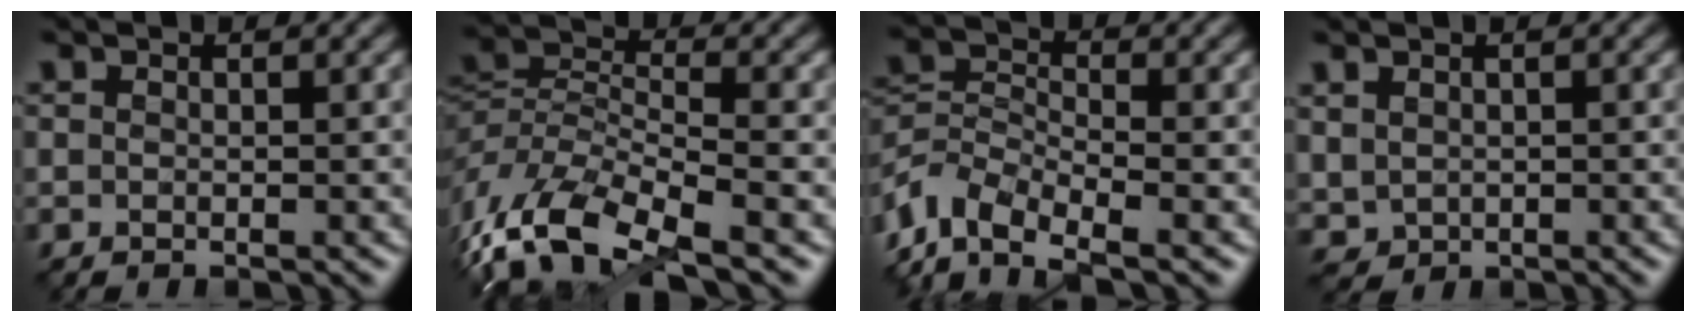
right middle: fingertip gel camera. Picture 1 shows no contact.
{"total": 10.4, "force": [-6.6, 3.9, 7.1], "torque": [-0.149, -0.009, -0.137]}
{"total": 6.0, "force": [-4.3, 2.6, 3.2], "torque": [-0.063, -0.002, -0.097]}
{"total": 1.2, "force": [0.7, 0.9, 0.2], "torque": [-0.010, -0.003, 0.021]}